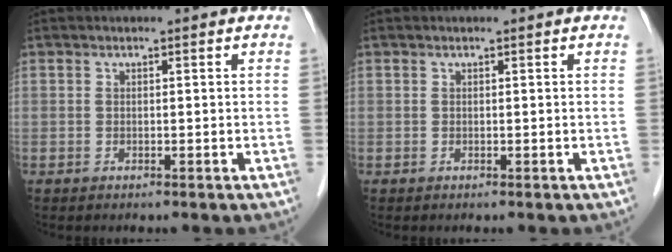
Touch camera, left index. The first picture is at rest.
{"total": 0.0}